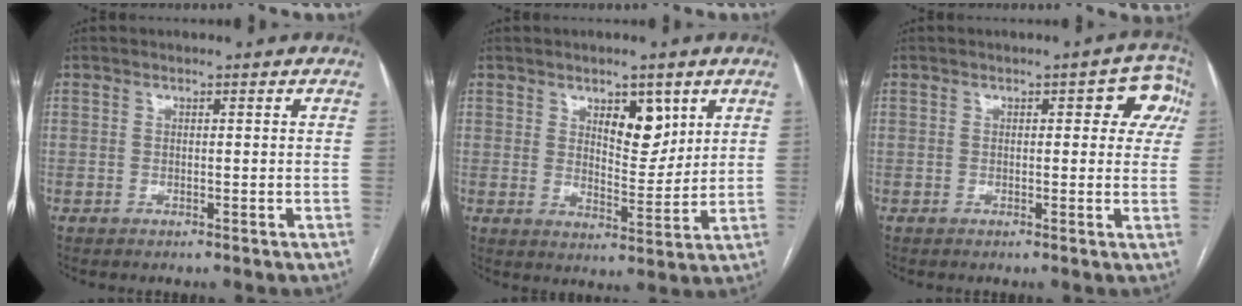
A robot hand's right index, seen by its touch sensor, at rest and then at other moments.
{"total": 6.6, "force": [3.4, 2.9, 4.9], "torque": [-0.074, -0.005, 0.057]}
{"total": 5.4, "force": [1.6, 2.5, 4.5], "torque": [-0.029, 0.020, 0.010]}